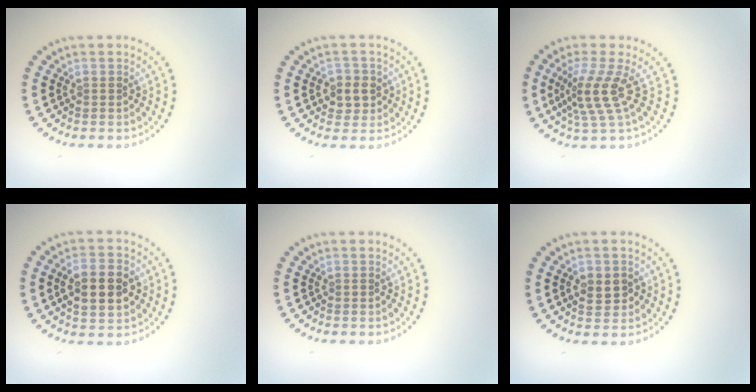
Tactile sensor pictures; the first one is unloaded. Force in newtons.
{"total": 2.5, "press": 2.3, "slide": 0.9}
{"total": 3.6, "press": 2.6, "slide": 2.5}
{"total": 5.2, "press": 5.2, "slide": 0.2}
{"total": 0.0}
{"total": 2.1, "press": 2.1, "slide": 0.2}